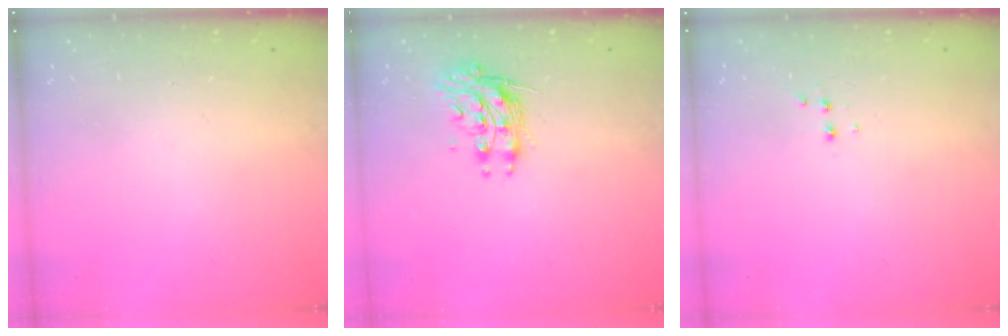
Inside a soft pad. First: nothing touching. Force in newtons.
{"total": 10.9, "press": 10.9, "slide": 0.5}
{"total": 1.9, "press": 1.9, "slide": 0.2}